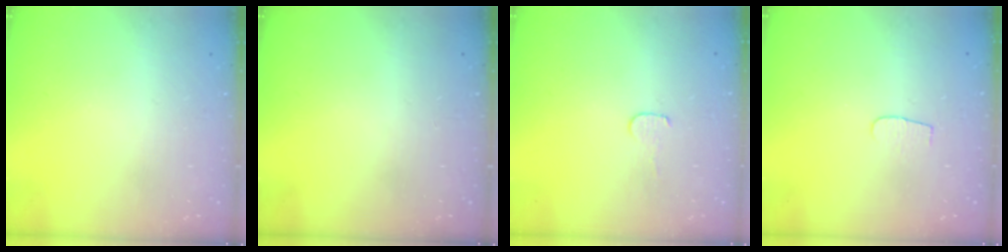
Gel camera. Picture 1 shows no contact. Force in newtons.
{"total": 0.0}
{"total": 3.5, "press": 3.5, "slide": 0.4}
{"total": 3.2, "press": 3.2, "slide": 0.3}